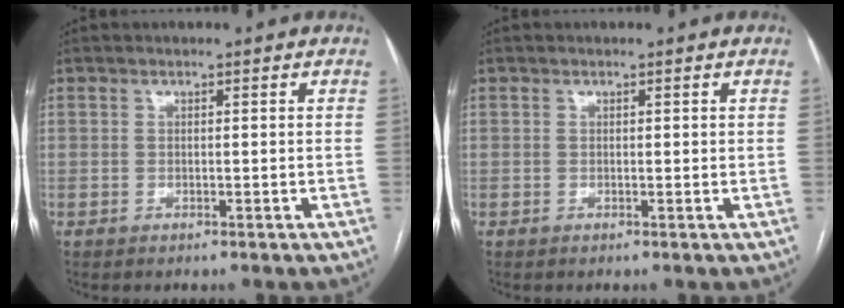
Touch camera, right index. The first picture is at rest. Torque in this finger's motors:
{"motor_torque": [-0.09, 0.26, -0.03, 0.01]}